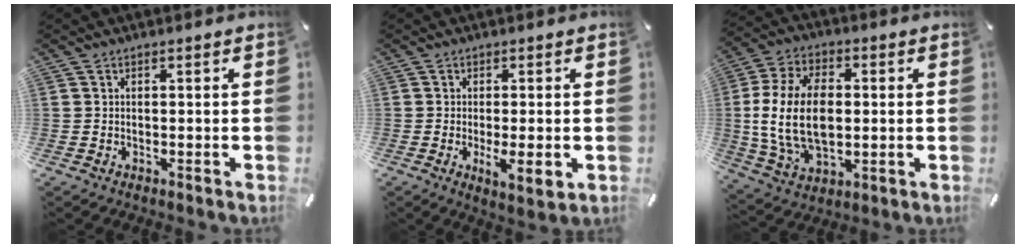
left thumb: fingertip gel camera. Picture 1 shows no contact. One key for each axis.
{"total": 5.7, "fx": -0.9, "fy": 1.7, "fz": 5.4, "tx": -0.086, "ty": -0.013, "tz": -0.011}
{"total": 17.4, "fx": 0.3, "fy": 11.4, "fz": 13.1, "tx": -0.281, "ty": 0.005, "tz": 0.007}